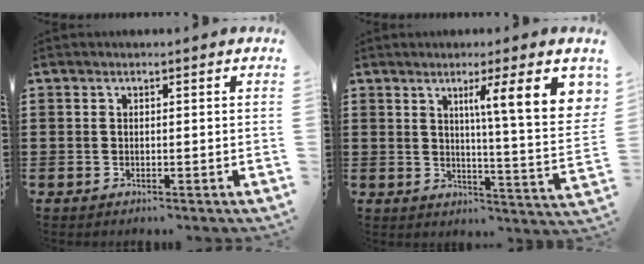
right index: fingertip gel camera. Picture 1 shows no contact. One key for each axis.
{"total": 10.4, "fx": 4.3, "fy": 0.6, "fz": 9.4, "tx": -0.152, "ty": -0.018, "tz": 0.062}